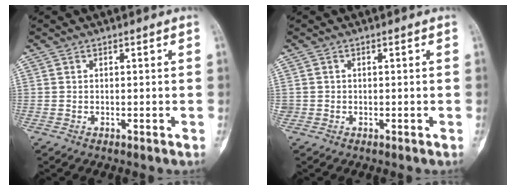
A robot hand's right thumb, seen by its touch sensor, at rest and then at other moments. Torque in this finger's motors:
{"motor_torque": [-0.09, -0.20, 0.27, -0.08, -0.02]}